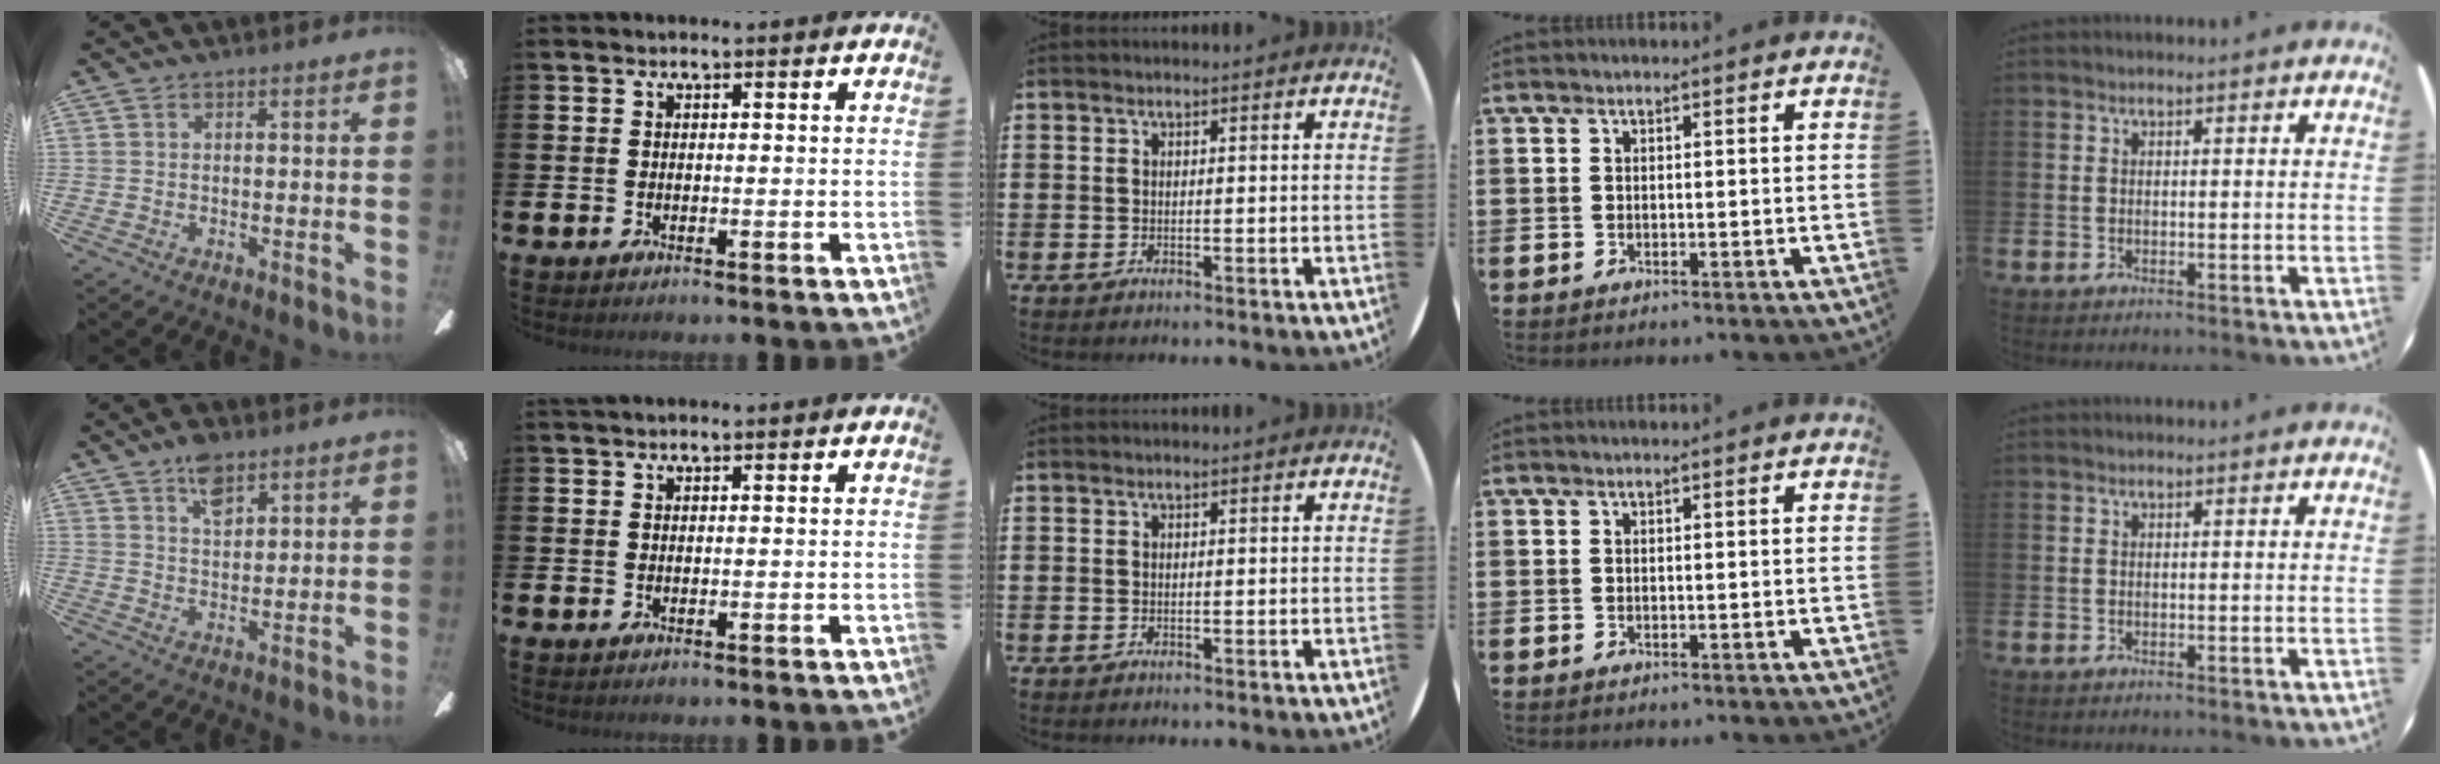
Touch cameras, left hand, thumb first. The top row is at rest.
{"thumb": {"total": 6.9, "force": [4.2, 3.5, 4.0], "torque": [-0.058, -0.012, 0.072]}, "index": {"total": 0.8, "force": [0.7, 0.1, 0.3], "torque": [-0.002, 0.001, 0.012]}}